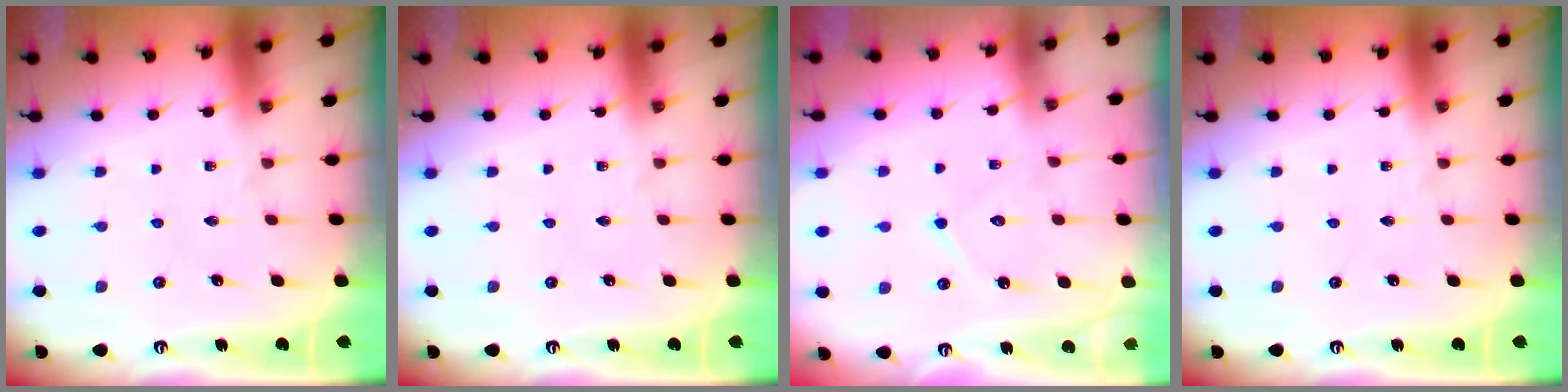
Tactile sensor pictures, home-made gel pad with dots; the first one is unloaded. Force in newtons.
{"total": 0.0}
{"total": 7.6, "press": 7.6, "slide": 0.7}
{"total": 0.0}